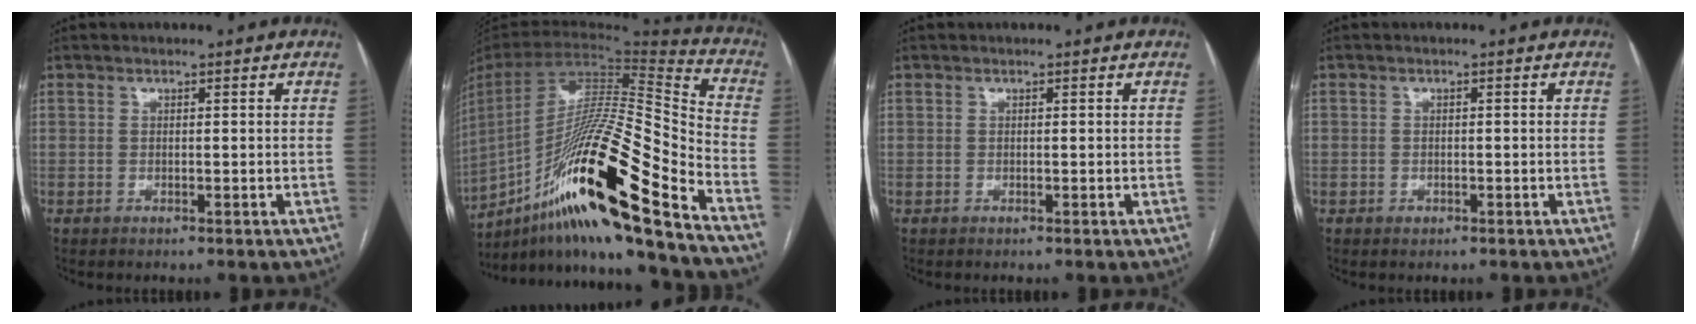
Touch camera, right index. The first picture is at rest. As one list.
[{"total": 28.5, "force": [-16.1, 1.6, 23.4], "torque": [-0.417, -0.022, -0.288]}, {"total": 0.0}, {"total": 1.3, "force": [-0.5, 1.1, 0.2], "torque": [-0.001, 0.005, -0.007]}]